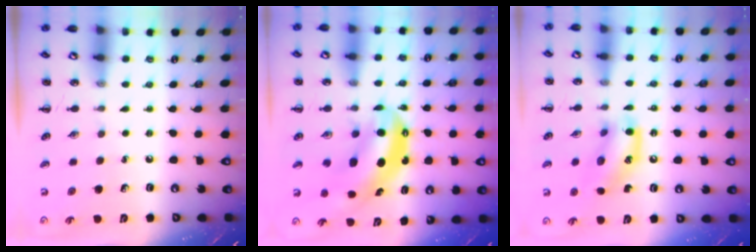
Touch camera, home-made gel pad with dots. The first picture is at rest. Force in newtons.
{"total": 8.4, "press": 8.0, "slide": 2.4}
{"total": 13.8, "press": 13.6, "slide": 2.4}